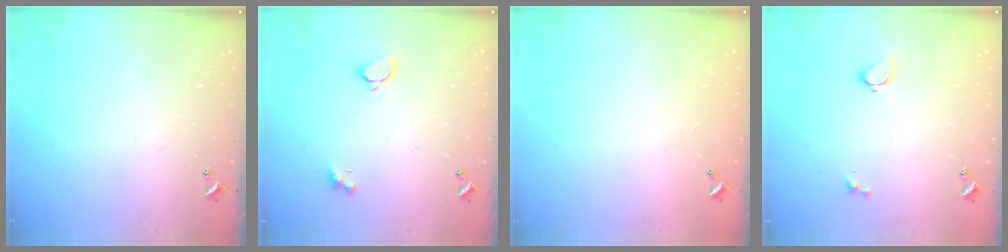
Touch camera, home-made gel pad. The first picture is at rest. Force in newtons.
{"total": 2.3, "press": 2.2, "slide": 0.7}
{"total": 2.8, "press": 2.8, "slide": 0.1}
{"total": 1.7, "press": 1.6, "slide": 0.5}